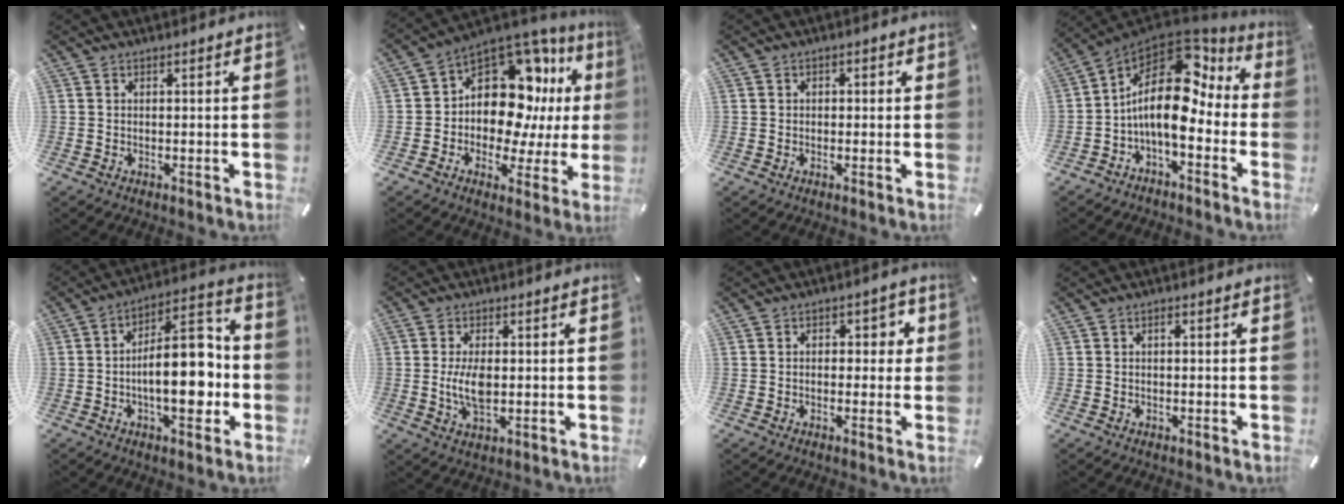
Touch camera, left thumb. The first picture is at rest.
{"total": 14.9, "force": [3.8, 10.7, 9.6], "torque": [-0.156, -0.051, 0.063]}
{"total": 1.3, "force": [-0.4, 1.2, 0.1], "torque": [-0.003, 0.008, -0.011]}
{"total": 16.0, "force": [1.4, 8.6, 13.5], "torque": [-0.252, -0.020, 0.021]}
{"total": 16.6, "force": [-2.5, 7.8, 14.5], "torque": [-0.205, 0.005, -0.047]}
{"total": 6.4, "force": [-0.1, 3.2, 5.6], "torque": [-0.123, -0.008, -0.009]}
{"total": 3.7, "force": [-0.2, 2.7, 2.5], "torque": [-0.027, 0.004, -0.014]}
{"total": 0.9, "force": [-0.2, 0.4, 0.8], "torque": [-0.016, 0.002, -0.005]}